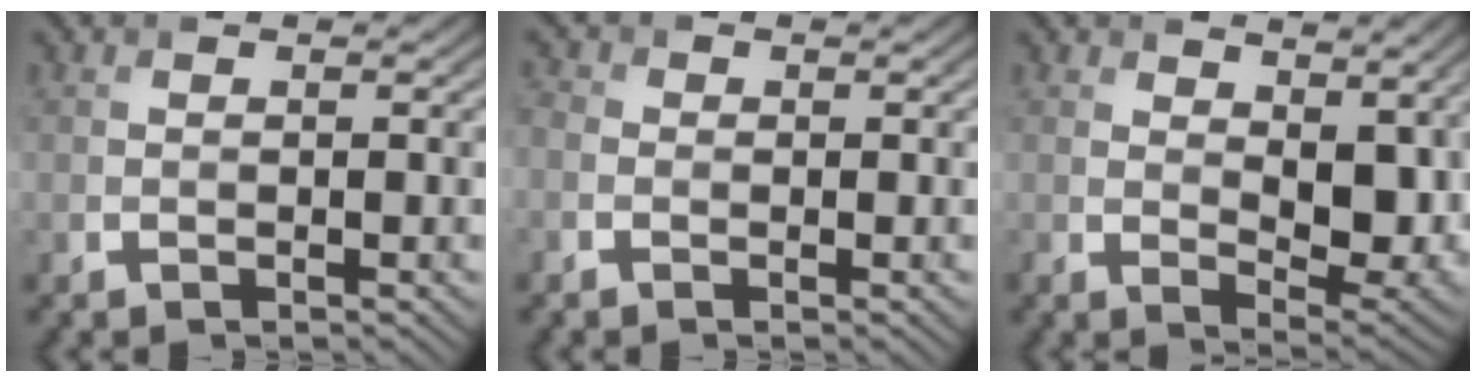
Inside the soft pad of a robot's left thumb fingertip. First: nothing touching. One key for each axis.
{"total": 1.9, "fx": -0.4, "fy": 1.6, "fz": 1.0, "tx": -0.027, "ty": 0.002, "tz": -0.018}
{"total": 10.3, "fx": 3.4, "fy": 5.1, "fz": 8.3, "tx": -0.137, "ty": -0.015, "tz": 0.074}